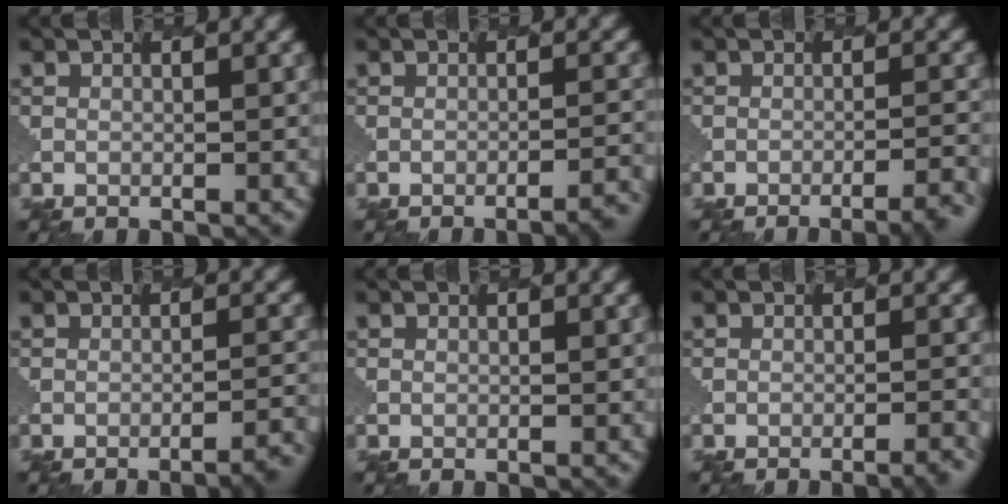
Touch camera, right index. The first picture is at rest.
{"total": 3.7, "force": [-2.9, 0.6, 2.1], "torque": [-0.022, 0.014, -0.036]}
{"total": 4.5, "force": [-3.5, 0.8, 2.7], "torque": [-0.038, 0.010, -0.036]}
{"total": 4.0, "force": [-3.1, 0.7, 2.4], "torque": [-0.027, 0.012, -0.037]}
{"total": 0.0}
{"total": 2.8, "force": [-2.1, 0.5, 1.8], "torque": [-0.018, 0.012, -0.022]}